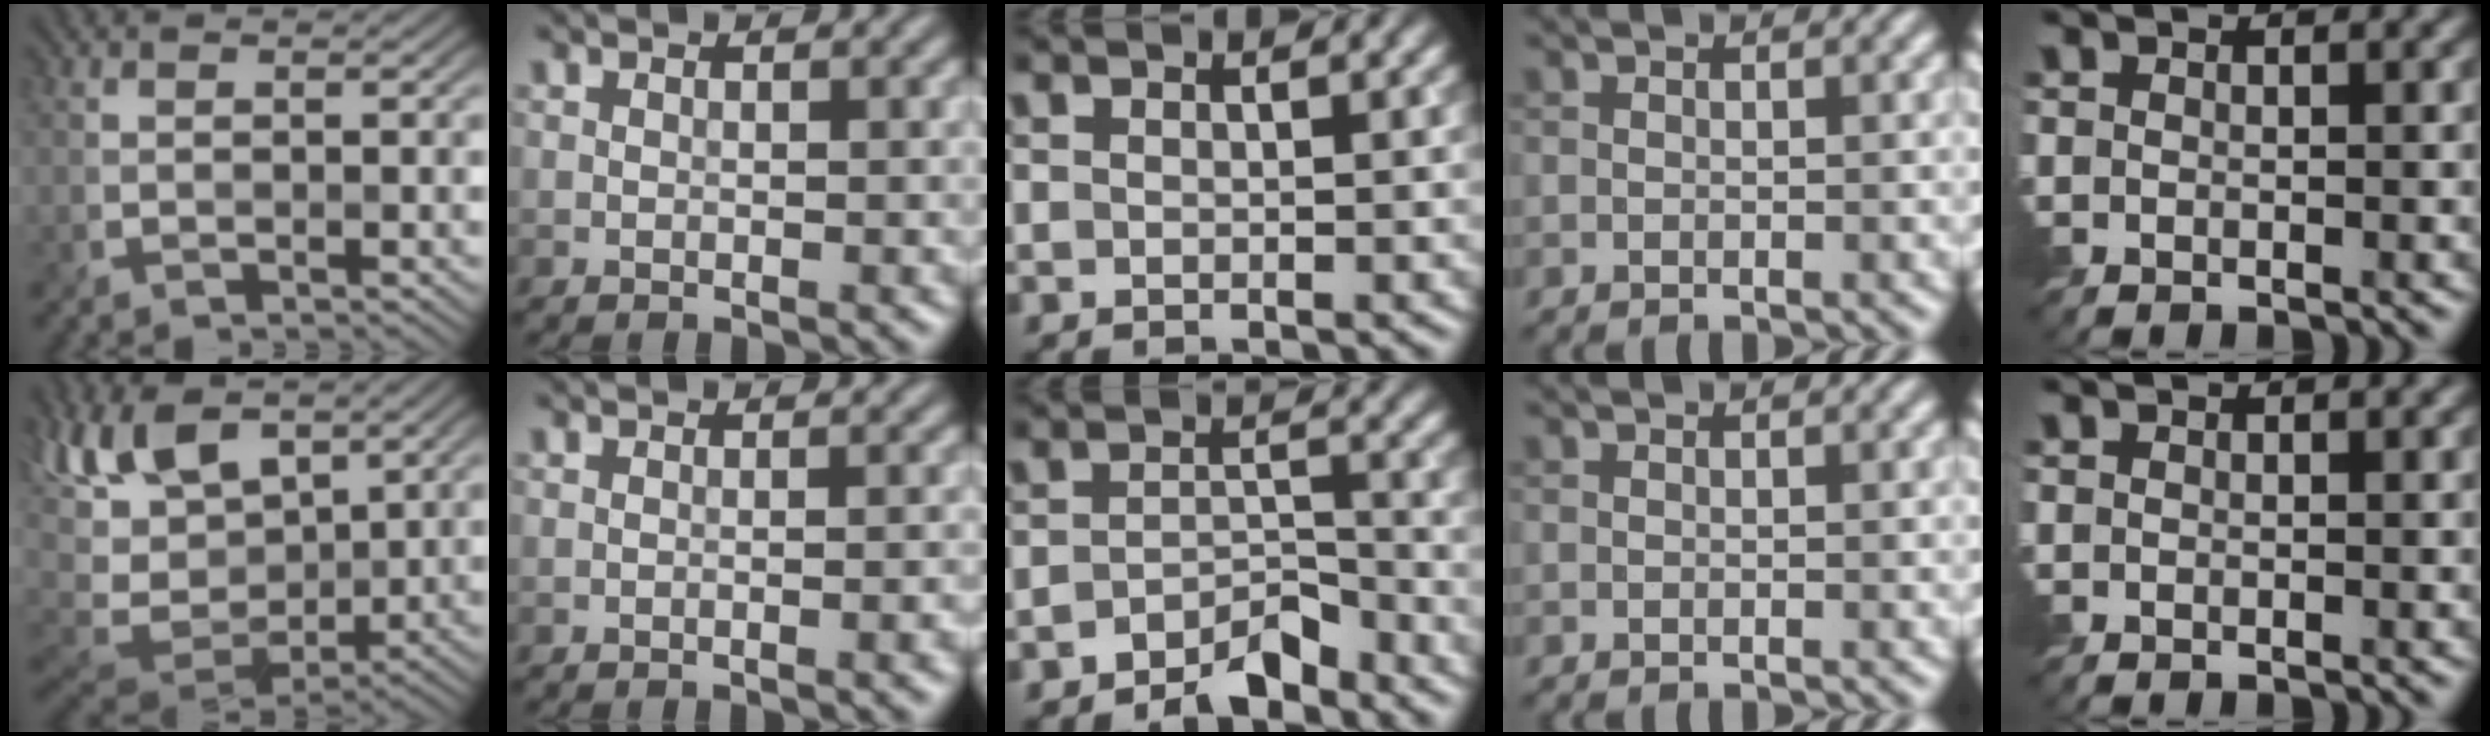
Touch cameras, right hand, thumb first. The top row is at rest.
{"thumb": {"total": 13.2, "force": [3.6, 7.4, 10.3], "torque": [-0.253, 0.003, 0.060]}, "index": {"total": 1.7, "force": [-0.6, 0.4, 1.5], "torque": [-0.015, 0.001, -0.010]}, "middle": {"total": 3.2, "force": [-2.6, 1.1, 1.5], "torque": [-0.022, 0.011, -0.050]}}